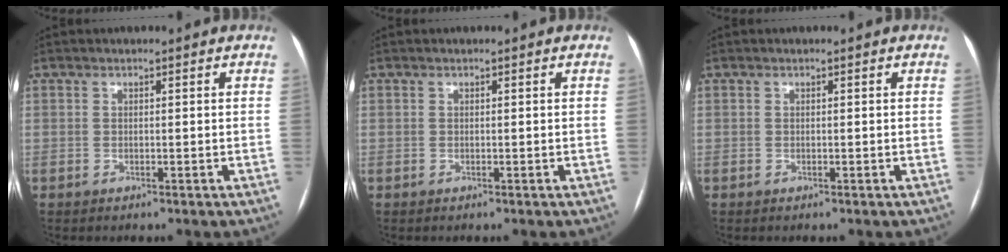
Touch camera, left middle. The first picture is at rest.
{"total": 0.0}
{"total": 0.0}